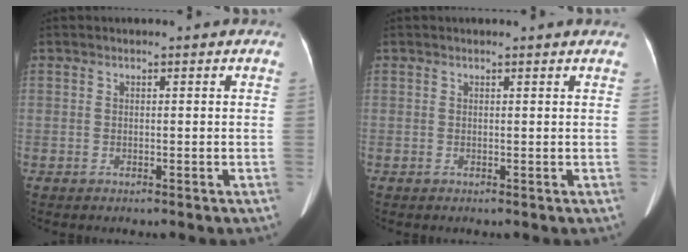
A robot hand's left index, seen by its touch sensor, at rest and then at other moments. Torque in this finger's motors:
{"motor_torque": [-0.01, -0.01, -0.06, 0.02]}